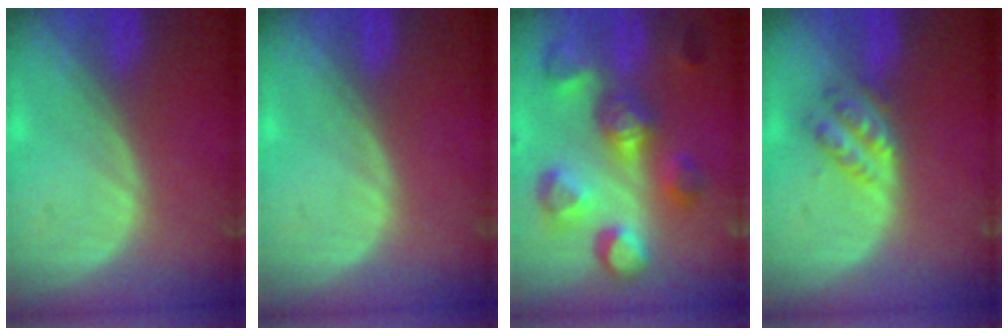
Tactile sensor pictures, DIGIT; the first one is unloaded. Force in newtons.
{"total": 0.0}
{"total": 10.8, "press": 10.0, "slide": 4.1}
{"total": 4.6, "press": 4.1, "slide": 2.2}